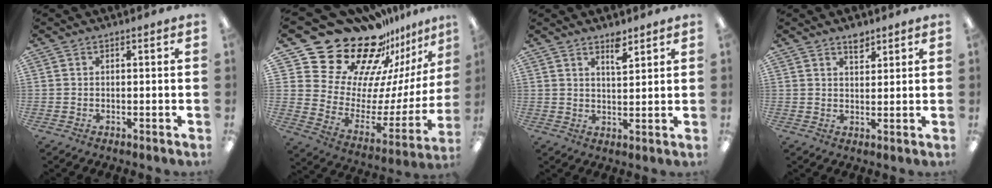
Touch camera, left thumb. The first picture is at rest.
{"total": 28.4, "force": [21.8, 14.6, 11.0], "torque": [-0.177, -0.173, 0.411]}
{"total": 4.5, "force": [3.5, 1.5, 2.5], "torque": [-0.034, -0.017, 0.058]}
{"total": 3.4, "force": [2.7, 1.6, 1.3], "torque": [-0.006, -0.014, 0.045]}